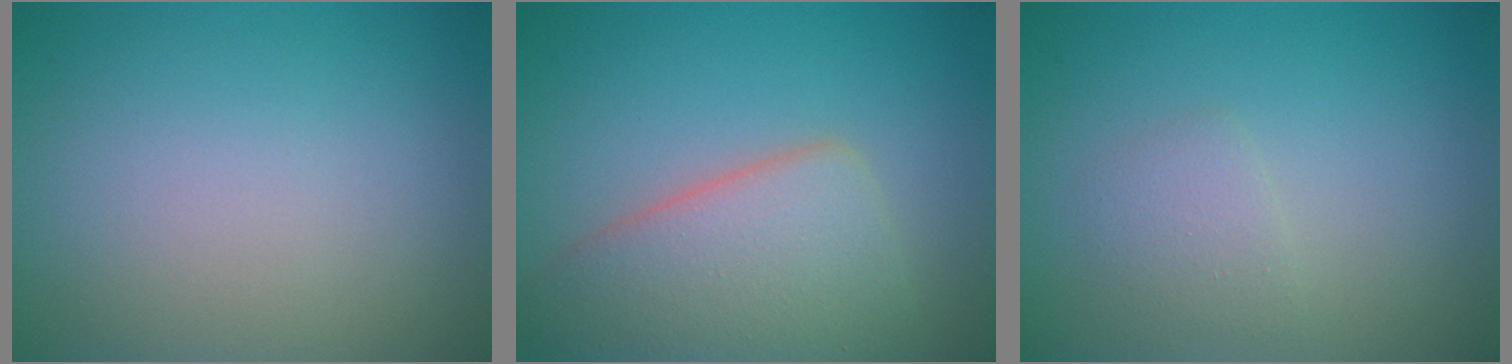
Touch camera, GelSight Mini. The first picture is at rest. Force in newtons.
{"total": 6.5, "press": 6.5, "slide": 0.2}
{"total": 1.5, "press": 1.5, "slide": 0.2}